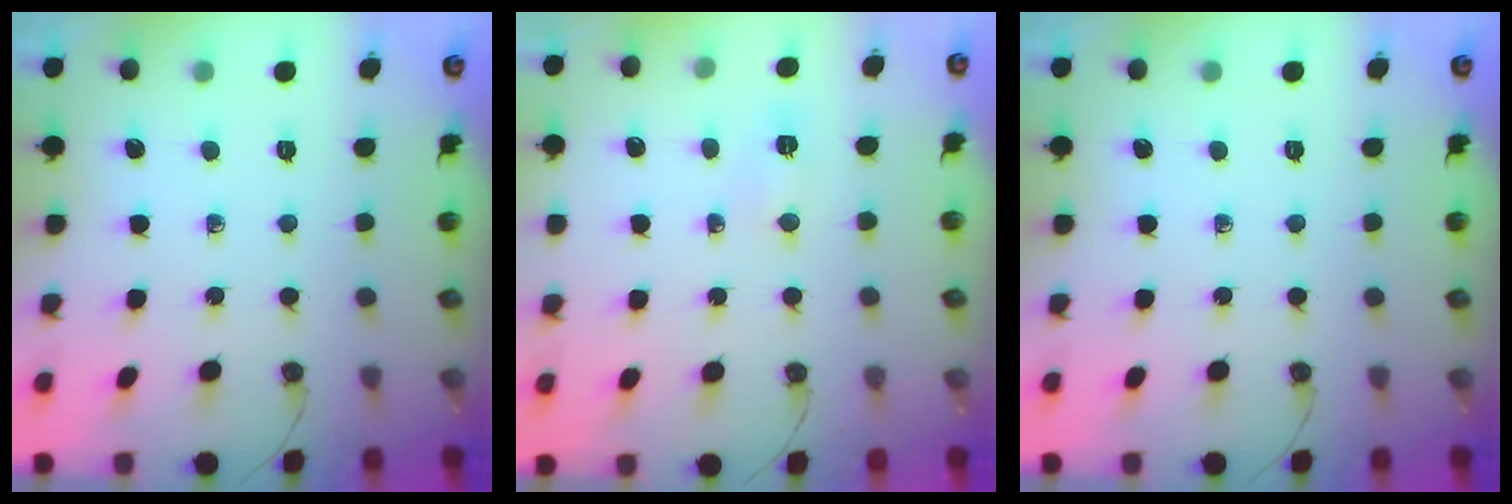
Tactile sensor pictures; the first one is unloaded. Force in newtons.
{"total": 4.7, "press": 4.4, "slide": 1.7}
{"total": 0.0}